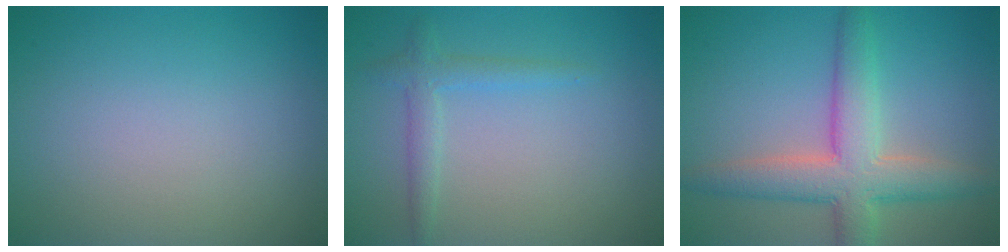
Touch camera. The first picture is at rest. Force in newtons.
{"total": 1.9, "press": 1.9, "slide": 0.1}
{"total": 6.2, "press": 6.2, "slide": 0.5}